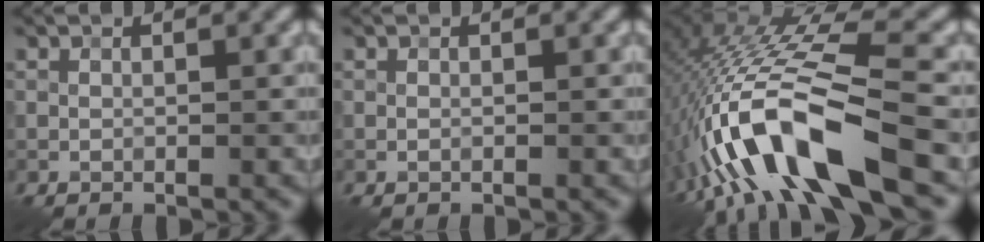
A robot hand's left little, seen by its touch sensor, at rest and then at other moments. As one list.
[{"total": 0.0}, {"total": 13.1, "force": [-5.0, 3.9, 11.5], "torque": [-0.228, 0.010, -0.083]}]